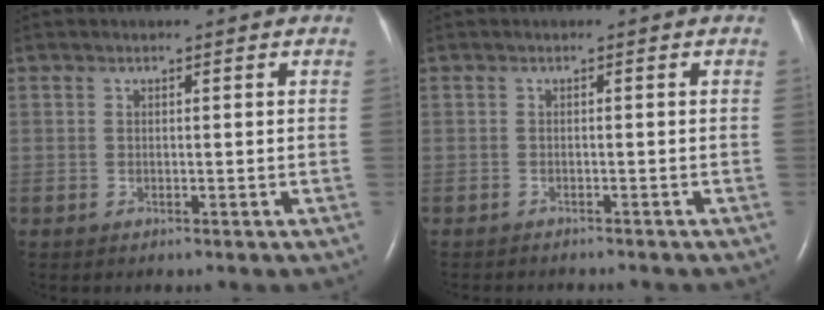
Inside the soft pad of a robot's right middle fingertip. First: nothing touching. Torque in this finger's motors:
{"motor_torque": [0.54, -0.62, -0.01, 0.03]}